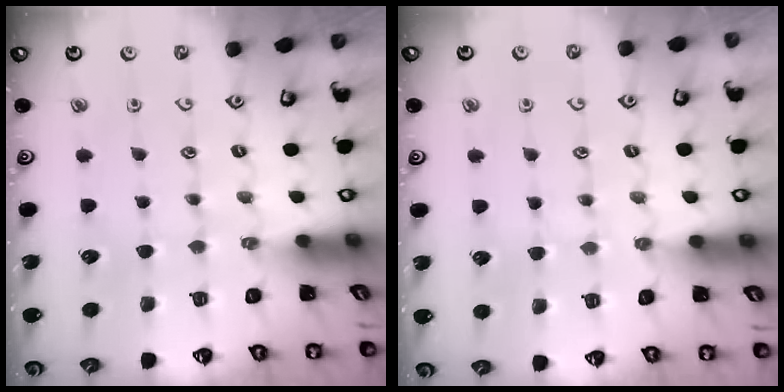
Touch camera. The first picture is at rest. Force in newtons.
{"total": 4.7, "press": 4.7, "slide": 0.5}